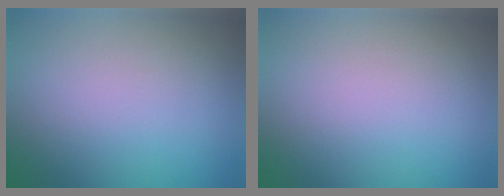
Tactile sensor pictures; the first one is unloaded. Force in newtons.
{"total": 0.0}